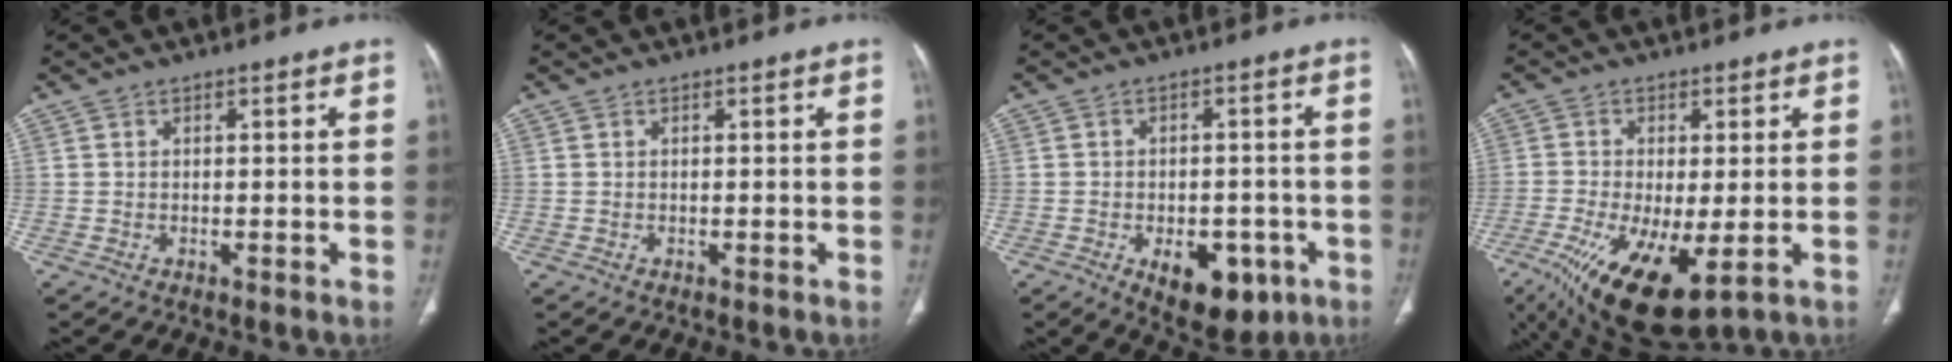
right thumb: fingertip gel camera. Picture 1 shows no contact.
{"total": 0.0}
{"total": 10.8, "force": [-4.6, 6.4, 7.5], "torque": [-0.075, 0.013, -0.050]}
{"total": 14.6, "force": [-5.5, 5.1, 12.5], "torque": [-0.249, -0.023, -0.079]}